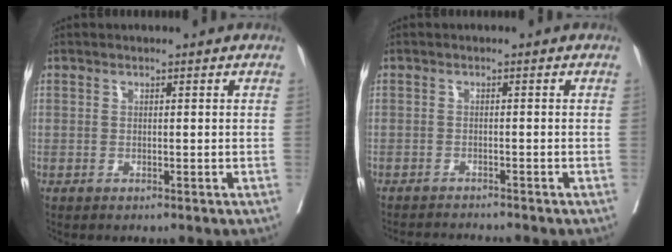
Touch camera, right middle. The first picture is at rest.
{"total": 4.0, "force": [-3.9, -0.6, 0.6], "torque": [-0.004, -0.016, -0.062]}